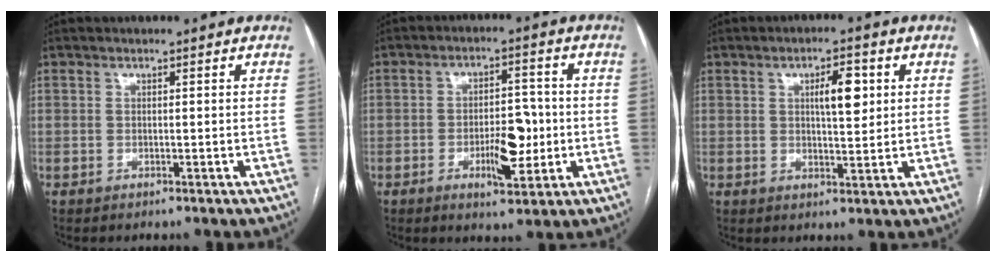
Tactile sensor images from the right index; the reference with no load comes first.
{"total": 7.6, "force": [-1.9, 2.8, 6.8], "torque": [-0.108, 0.003, -0.024]}
{"total": 5.5, "force": [1.6, 1.6, 5.0], "torque": [-0.081, 0.006, 0.027]}